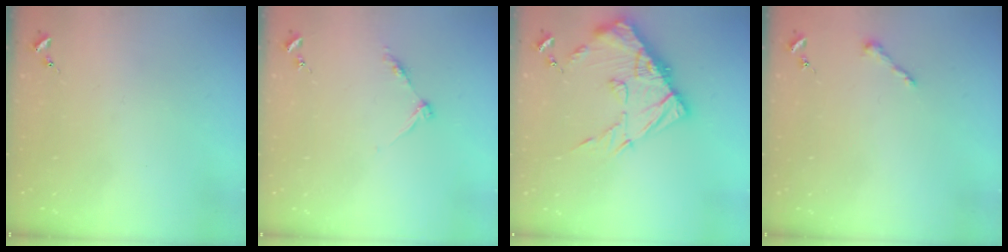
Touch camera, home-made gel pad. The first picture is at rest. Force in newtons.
{"total": 5.1, "press": 5.0, "slide": 0.8}
{"total": 18.5, "press": 18.5, "slide": 1.8}
{"total": 4.3, "press": 4.3, "slide": 0.5}